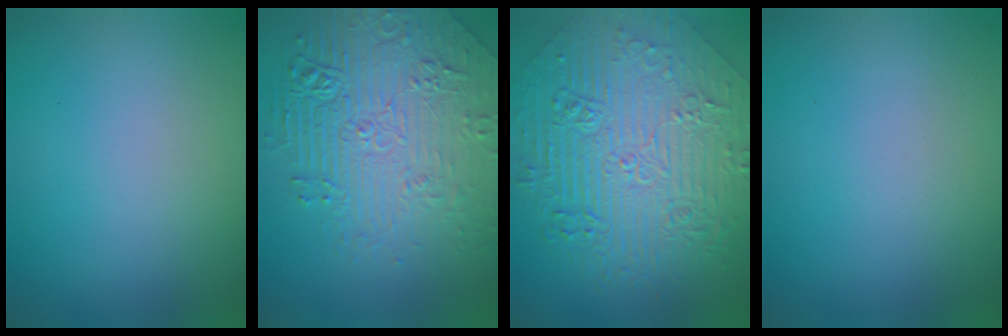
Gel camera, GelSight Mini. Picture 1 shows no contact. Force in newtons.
{"total": 6.9, "press": 5.6, "slide": 4.0}
{"total": 10.8, "press": 7.4, "slide": 7.9}
{"total": 0.0}